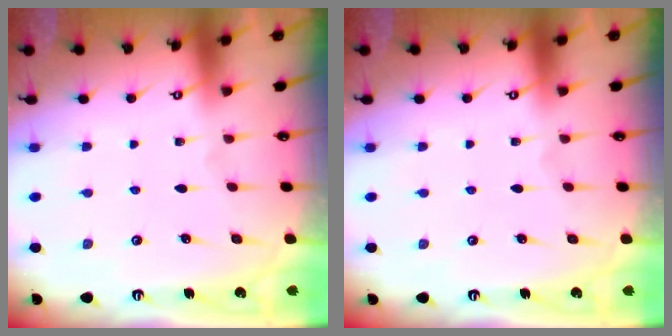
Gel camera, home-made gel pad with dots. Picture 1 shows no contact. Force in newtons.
{"total": 0.0}